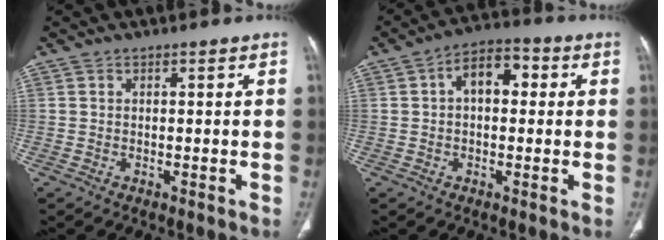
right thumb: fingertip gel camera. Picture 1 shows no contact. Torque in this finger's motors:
{"motor_torque": [1.52, 3.49, 0.72, -0.56, 0.07]}